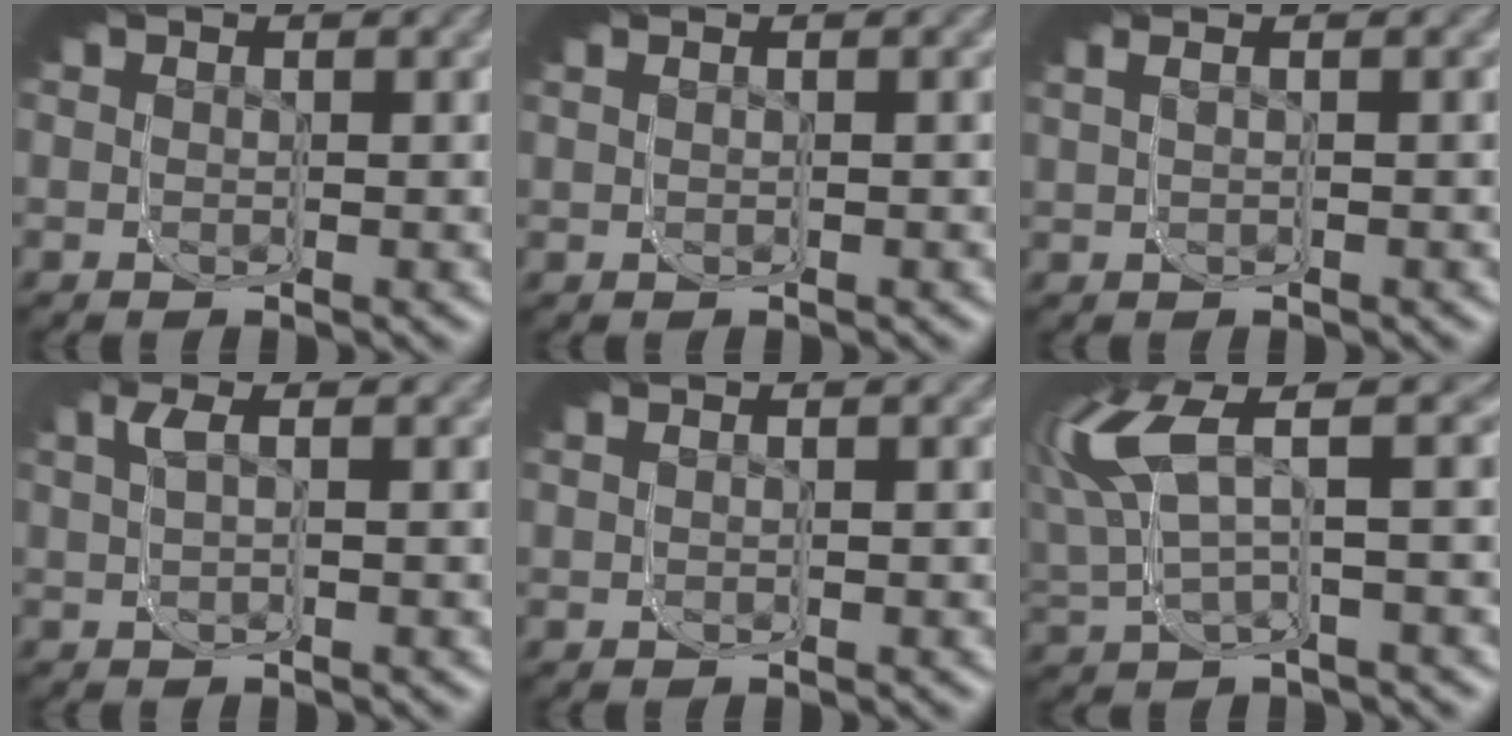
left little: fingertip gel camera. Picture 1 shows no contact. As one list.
[{"total": 0.0}, {"total": 0.7, "force": [0.0, -0.6, 0.2], "torque": [-0.014, 0.009, 0.000]}, {"total": 1.5, "force": [0.3, -0.4, 1.4], "torque": [-0.028, 0.019, -0.002]}, {"total": 0.0}, {"total": 7.0, "force": [0.3, 4.4, 5.4], "torque": [-0.113, 0.019, 0.001]}]